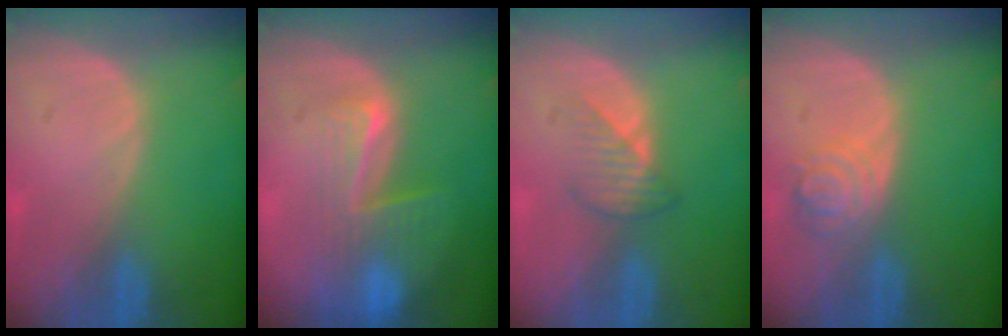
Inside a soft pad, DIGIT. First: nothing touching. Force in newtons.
{"total": 8.4, "press": 7.2, "slide": 4.3}
{"total": 3.4, "press": 3.2, "slide": 1.3}
{"total": 4.1, "press": 4.1, "slide": 0.1}